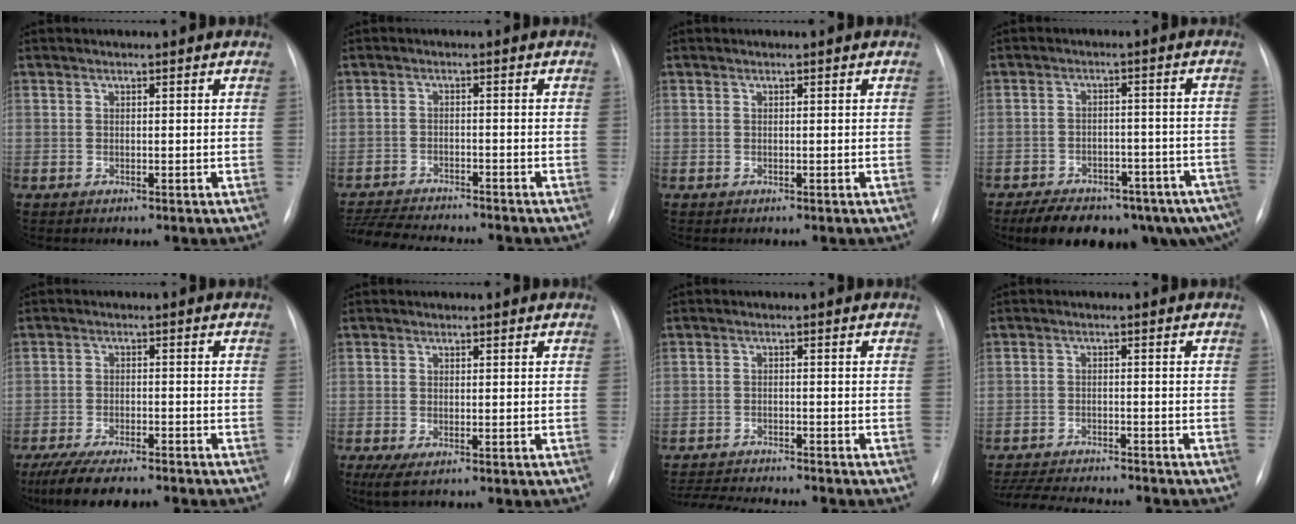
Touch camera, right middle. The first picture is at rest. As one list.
[{"total": 11.2, "force": [-10.4, 0.9, 4.0], "torque": [-0.064, -0.006, -0.161]}, {"total": 0.0}, {"total": 18.9, "force": [-14.0, 7.7, 10.1], "torque": [-0.119, 0.011, -0.178]}, {"total": 11.4, "force": [-9.5, 2.1, 6.0], "torque": [-0.096, -0.018, -0.145]}, {"total": 2.2, "force": [-1.0, 0.7, 1.9], "torque": [-0.036, -0.006, -0.013]}, {"total": 10.1, "force": [-9.4, 0.5, 3.5], "torque": [-0.052, -0.007, -0.143]}, {"total": 12.8, "force": [-11.8, 1.7, 4.7], "torque": [-0.085, -0.011, -0.171]}]